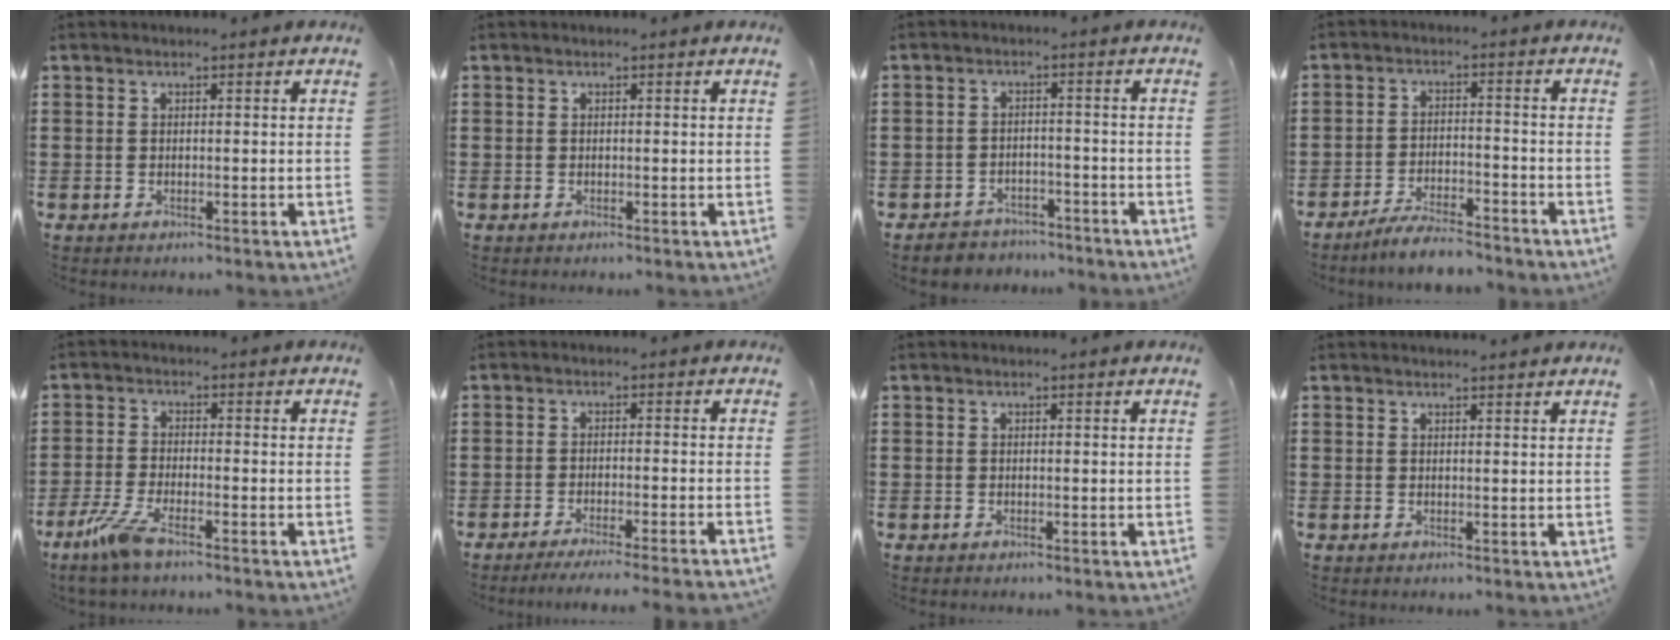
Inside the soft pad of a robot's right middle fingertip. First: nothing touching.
{"total": 0.0}
{"total": 2.9, "force": [-2.8, 0.7, -0.2], "torque": [-0.006, 0.000, -0.062]}
{"total": 4.9, "force": [-4.7, 0.2, 1.6], "torque": [-0.033, -0.003, -0.092]}
{"total": 5.2, "force": [-3.3, 1.0, 3.9], "torque": [-0.105, -0.017, -0.067]}
{"total": 2.6, "force": [-2.2, -0.5, 1.3], "torque": [-0.022, -0.002, -0.044]}
{"total": 0.0}
{"total": 1.0, "force": [0.9, -0.1, 0.2], "torque": [0.003, -0.004, 0.016]}